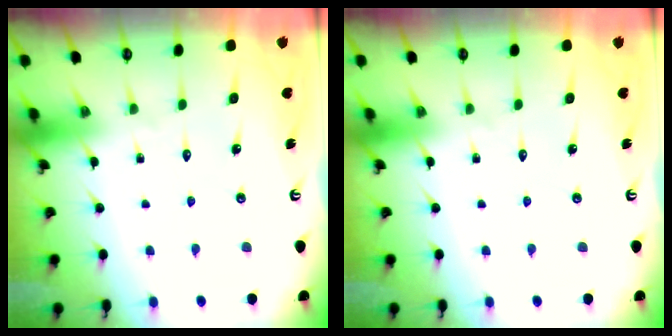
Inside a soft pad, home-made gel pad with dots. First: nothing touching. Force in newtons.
{"total": 0.0}